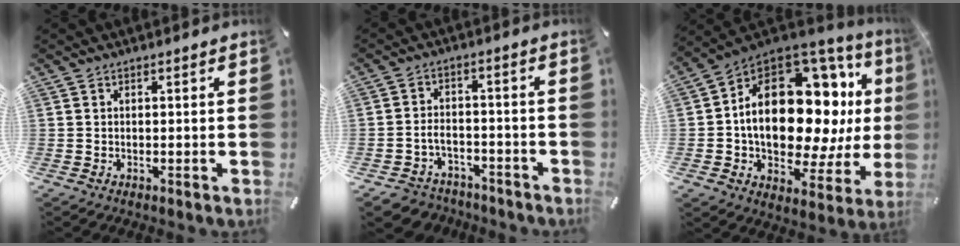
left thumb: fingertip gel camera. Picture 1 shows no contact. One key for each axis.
{"total": 5.1, "fx": -2.7, "fy": 4.0, "fz": 1.8, "tx": -0.044, "ty": 0.010, "tz": -0.053}
{"total": 23.7, "fx": 3.3, "fy": 13.9, "fz": 18.8, "tx": -0.323, "ty": -0.044, "tz": 0.056}